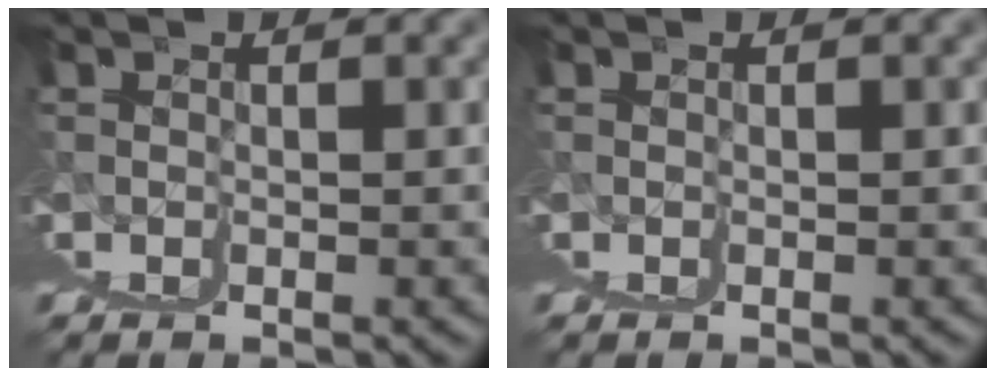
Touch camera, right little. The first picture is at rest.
{"total": 0.0}